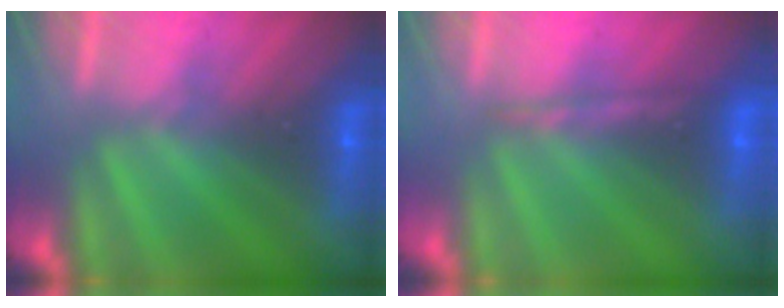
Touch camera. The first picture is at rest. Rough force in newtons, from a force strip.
{"total": 1.5}